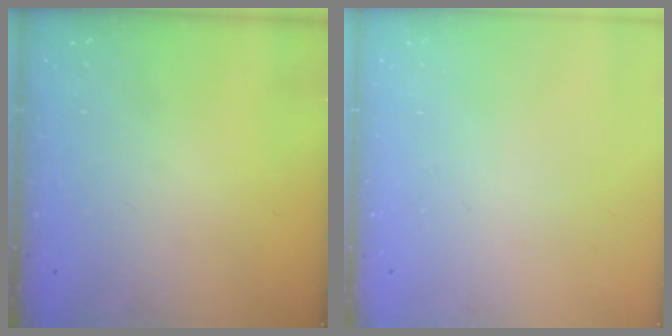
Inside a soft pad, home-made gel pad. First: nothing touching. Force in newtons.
{"total": 0.0}